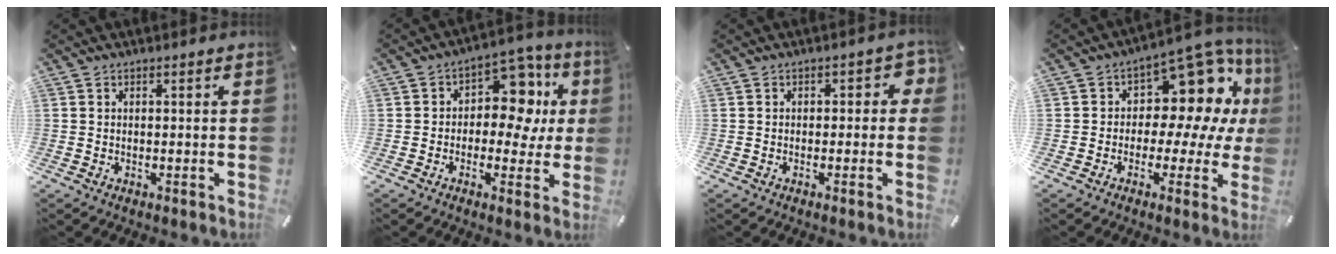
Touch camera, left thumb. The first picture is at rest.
{"total": 12.8, "force": [2.8, 8.7, 9.1], "torque": [-0.116, -0.018, 0.048]}
{"total": 2.9, "force": [-0.1, 1.9, 2.2], "torque": [-0.027, 0.004, -0.008]}
{"total": 12.6, "force": [6.1, 7.5, 8.0], "torque": [-0.120, -0.060, 0.107]}